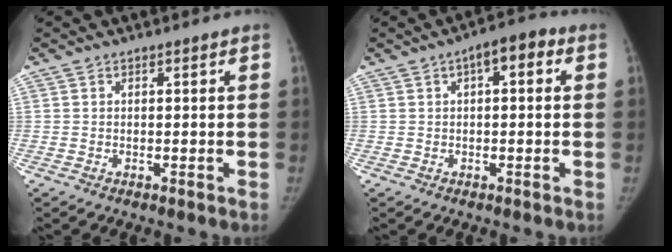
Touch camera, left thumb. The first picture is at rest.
{"total": 5.5, "force": [1.5, 2.5, 4.6], "torque": [-0.052, 0.017, 0.012]}